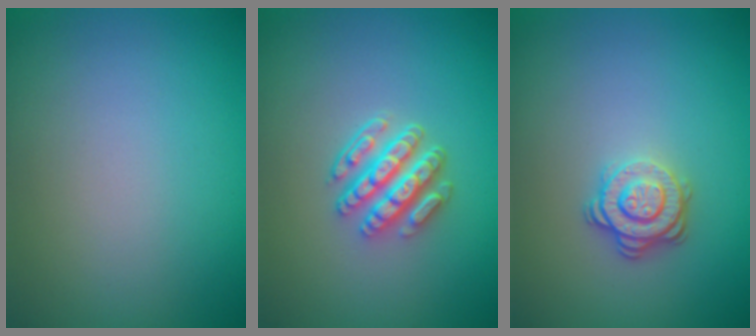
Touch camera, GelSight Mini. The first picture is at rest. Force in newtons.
{"total": 4.5, "press": 3.6, "slide": 2.7}
{"total": 3.0, "press": 2.6, "slide": 1.5}